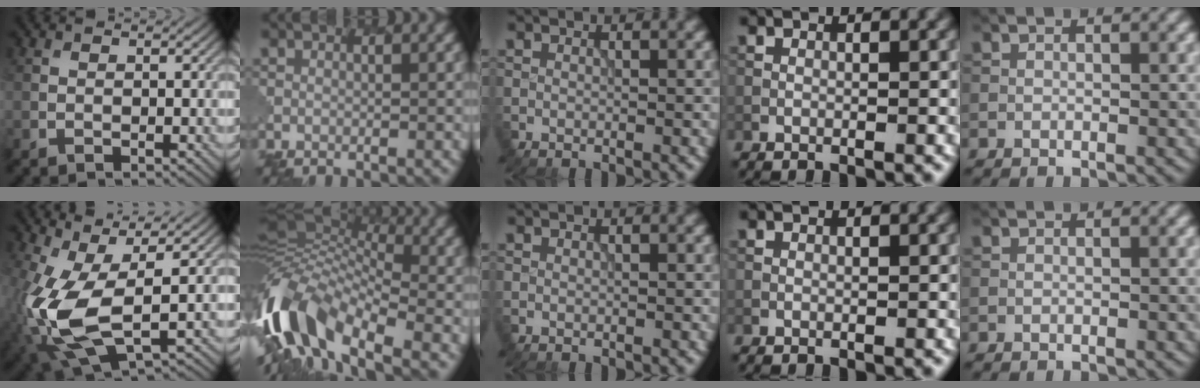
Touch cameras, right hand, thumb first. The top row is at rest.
{"thumb": {"total": 12.3, "force": [-1.5, 5.7, 10.8], "torque": [-0.276, -0.024, -0.019]}, "index": {"total": 11.4, "force": [-5.5, 5.4, 8.5], "torque": [-0.161, 0.010, -0.117]}}